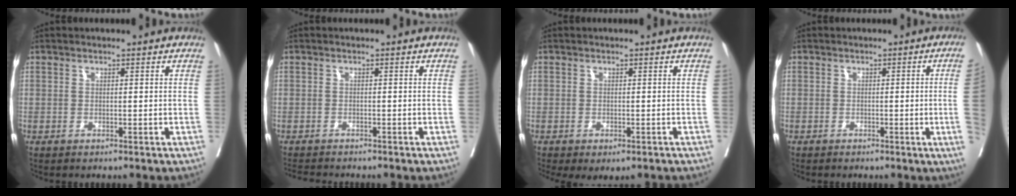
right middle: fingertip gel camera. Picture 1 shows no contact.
{"total": 3.9, "force": [-3.6, 0.5, 1.2], "torque": [-0.015, -0.009, -0.057]}
{"total": 5.0, "force": [-3.5, 2.4, 2.6], "torque": [-0.031, -0.007, -0.047]}
{"total": 4.4, "force": [-0.7, -1.6, 4.0], "torque": [-0.044, -0.009, -0.010]}